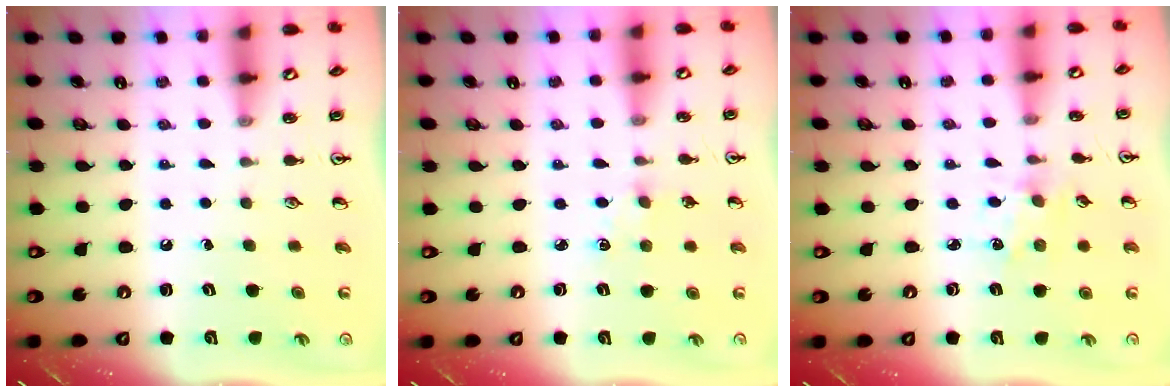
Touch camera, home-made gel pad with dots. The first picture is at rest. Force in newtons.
{"total": 2.2, "press": 2.2, "slide": 0.4}
{"total": 1.7, "press": 1.7, "slide": 0.3}